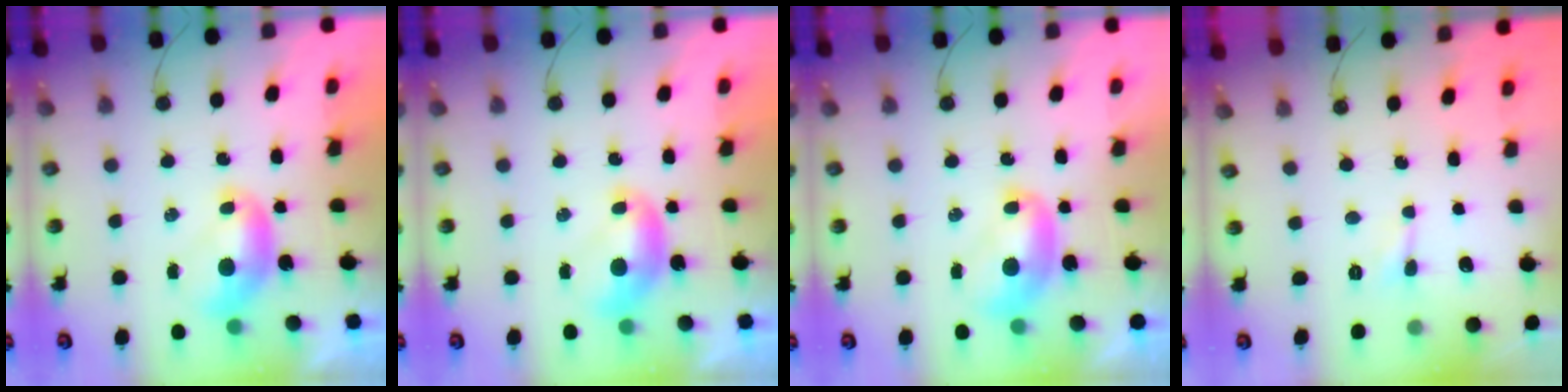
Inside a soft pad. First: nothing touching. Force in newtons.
{"total": 0.0}
{"total": 1.9, "press": 1.9, "slide": 0.2}
{"total": 2.3, "press": 2.2, "slide": 0.6}